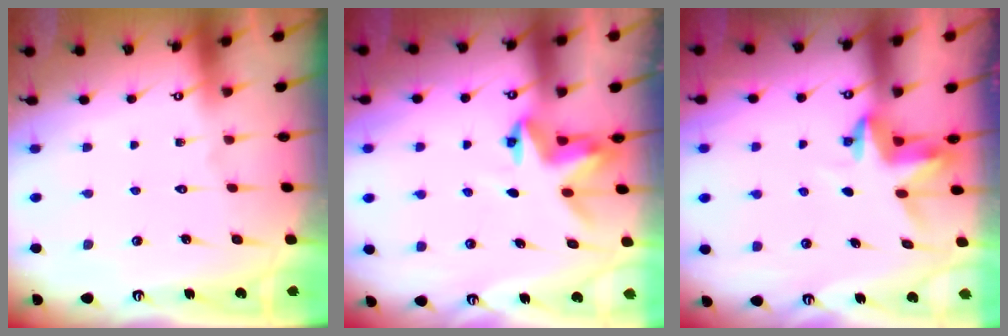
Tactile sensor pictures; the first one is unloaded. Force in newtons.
{"total": 4.0, "press": 3.9, "slide": 0.5}
{"total": 3.9, "press": 3.9, "slide": 0.3}